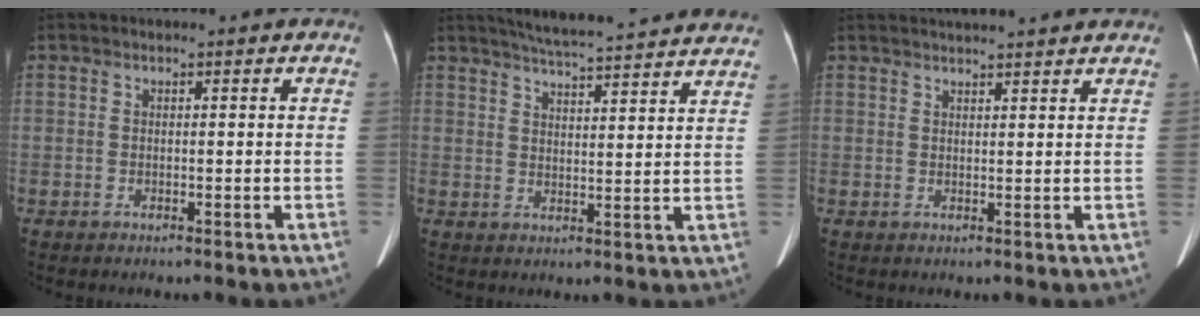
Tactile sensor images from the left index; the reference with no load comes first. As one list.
[{"total": 19.8, "force": [18.4, 1.0, 7.4], "torque": [-0.114, 0.001, 0.232]}, {"total": 8.1, "force": [7.5, 0.2, 3.2], "torque": [-0.048, 0.029, 0.090]}]